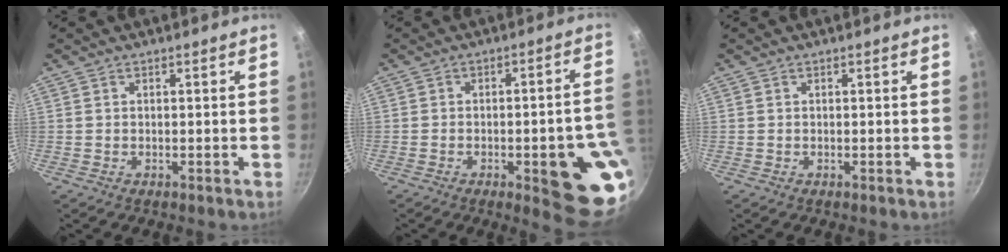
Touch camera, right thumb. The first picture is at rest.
{"total": 15.6, "force": [-4.4, 4.7, 14.2], "torque": [-0.124, 0.018, -0.053]}
{"total": 0.0}